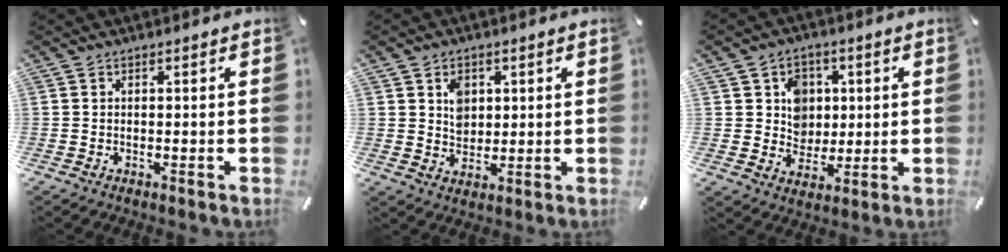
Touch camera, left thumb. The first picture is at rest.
{"total": 5.2, "force": [1.5, 4.5, 2.0], "torque": [-0.028, -0.001, 0.024]}
{"total": 8.0, "force": [1.8, 7.5, 1.8], "torque": [-0.024, -0.006, 0.032]}